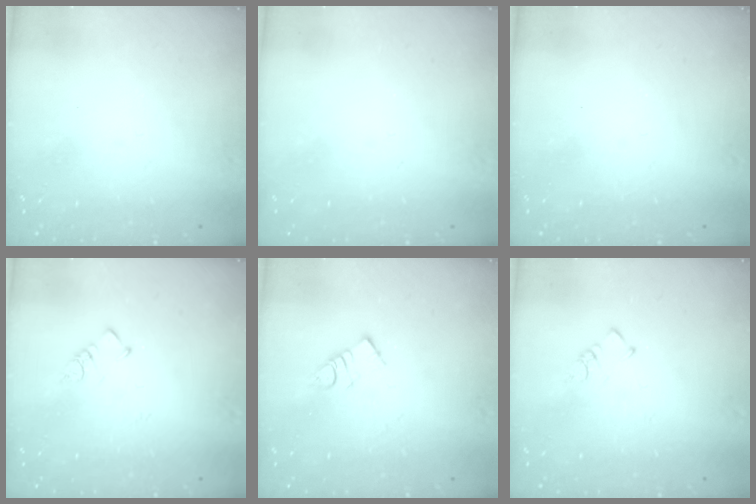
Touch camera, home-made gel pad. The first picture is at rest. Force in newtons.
{"total": 0.0}
{"total": 1.6, "press": 1.6, "slide": 0.2}
{"total": 2.7, "press": 2.7, "slide": 0.4}
{"total": 5.6, "press": 5.6, "slide": 0.1}
{"total": 1.5, "press": 1.5, "slide": 0.3}